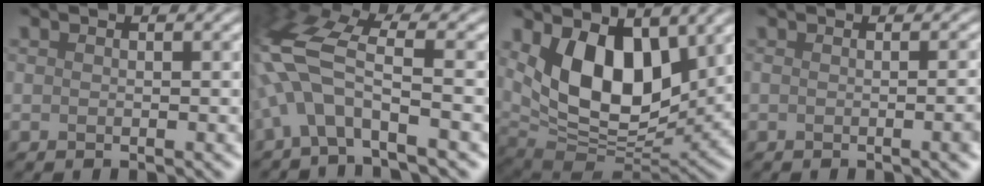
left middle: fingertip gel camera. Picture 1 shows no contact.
{"total": 7.1, "force": [-2.8, 2.4, 6.0], "torque": [-0.162, 0.017, -0.052]}
{"total": 8.2, "force": [2.4, 4.5, 6.4], "torque": [-0.117, -0.011, 0.056]}
{"total": 2.7, "force": [-0.6, 0.6, 2.6], "torque": [-0.016, 0.007, -0.006]}